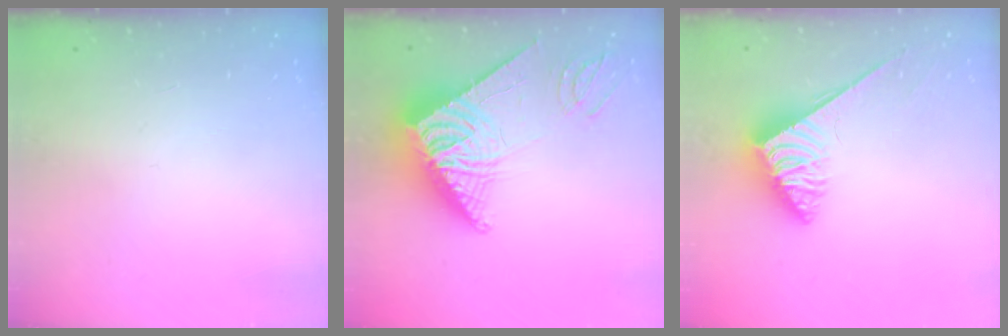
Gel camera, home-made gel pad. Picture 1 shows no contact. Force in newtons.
{"total": 14.7, "press": 14.6, "slide": 1.5}
{"total": 3.8, "press": 3.8, "slide": 0.5}